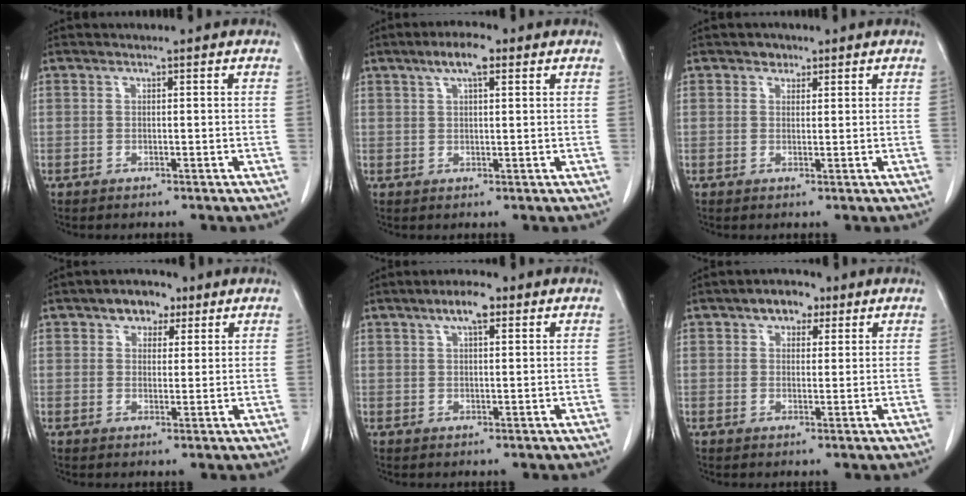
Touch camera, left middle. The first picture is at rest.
{"total": 4.7, "force": [2.6, 1.2, 3.7], "torque": [-0.071, 0.011, 0.043]}
{"total": 1.6, "force": [1.0, 1.2, 0.4], "torque": [-0.004, 0.001, 0.014]}
{"total": 4.7, "force": [2.7, 3.0, 2.3], "torque": [-0.030, 0.015, 0.041]}
{"total": 4.3, "force": [2.5, 1.2, 3.3], "torque": [-0.062, 0.009, 0.041]}
{"total": 4.5, "force": [2.5, 2.7, 2.5], "torque": [-0.034, 0.017, 0.037]}